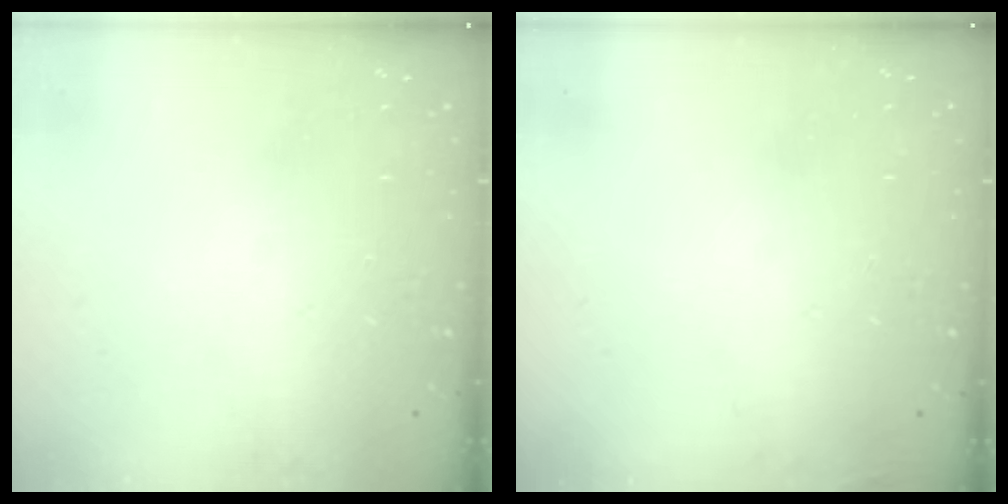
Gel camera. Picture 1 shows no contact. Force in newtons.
{"total": 3.0, "press": 2.9, "slide": 1.0}